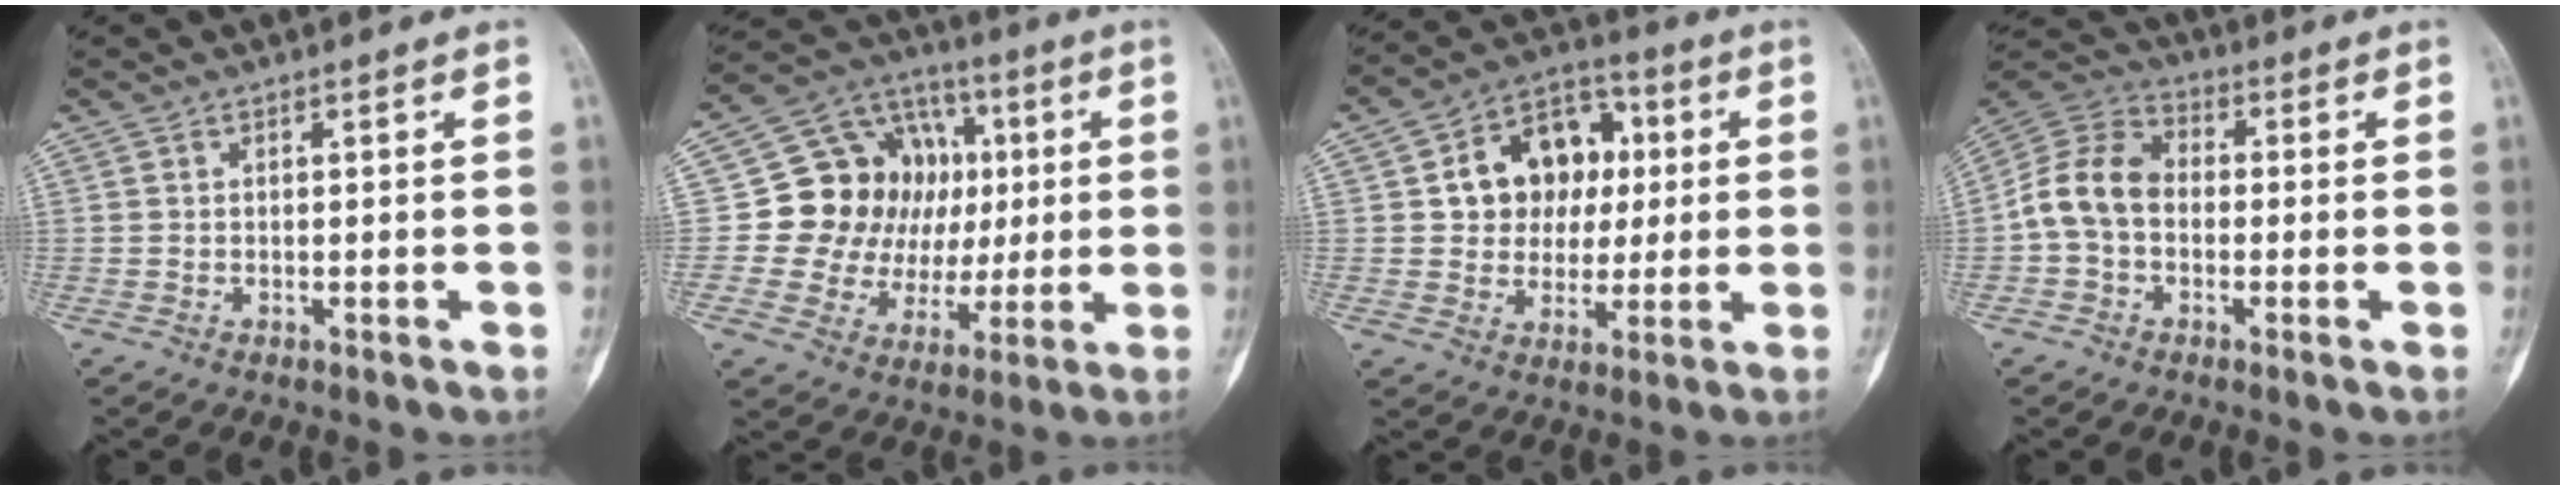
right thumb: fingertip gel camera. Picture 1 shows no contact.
{"total": 18.3, "force": [1.8, 15.5, 9.5], "torque": [-0.099, 0.027, 0.047]}
{"total": 14.1, "force": [2.4, 11.2, 8.2], "torque": [-0.076, 0.014, 0.038]}
{"total": 10.4, "force": [-1.1, 7.7, 6.9], "torque": [-0.123, 0.033, -0.035]}